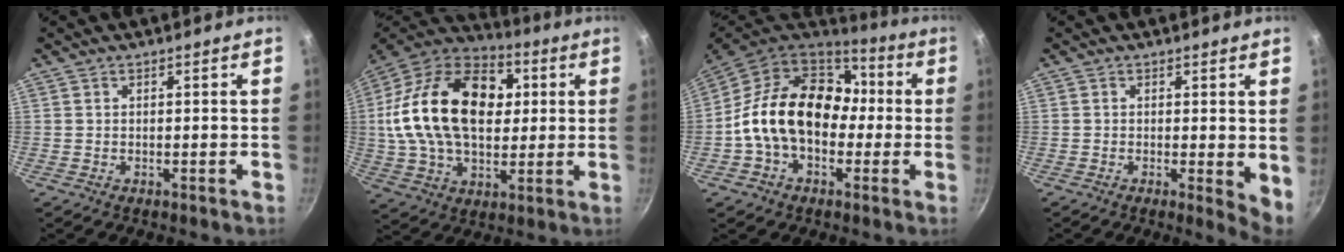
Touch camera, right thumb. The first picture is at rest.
{"total": 27.7, "force": [4.2, 18.2, 20.5], "torque": [-0.348, 0.022, 0.063]}
{"total": 20.4, "force": [-0.4, 14.7, 14.0], "torque": [-0.208, 0.047, -0.017]}
{"total": 4.5, "force": [0.3, 1.4, 4.2], "torque": [-0.054, -0.013, 0.001]}